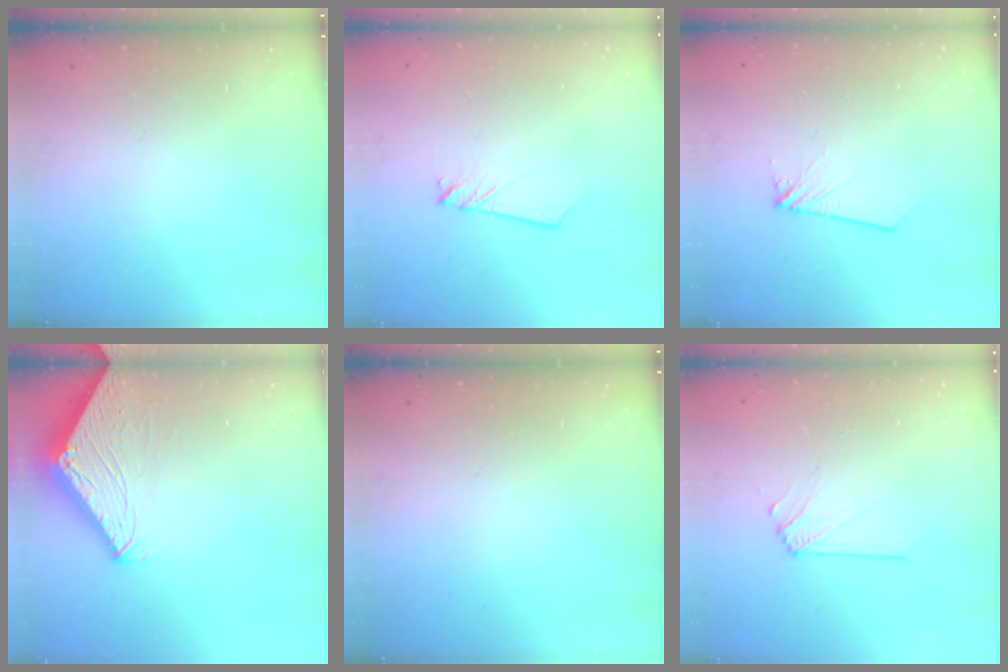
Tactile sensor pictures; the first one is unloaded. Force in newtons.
{"total": 2.5, "press": 2.5, "slide": 0.1}
{"total": 1.7, "press": 1.7, "slide": 0.1}
{"total": 4.7, "press": 4.7, "slide": 0.1}
{"total": 0.0}
{"total": 5.9, "press": 5.8, "slide": 0.9}